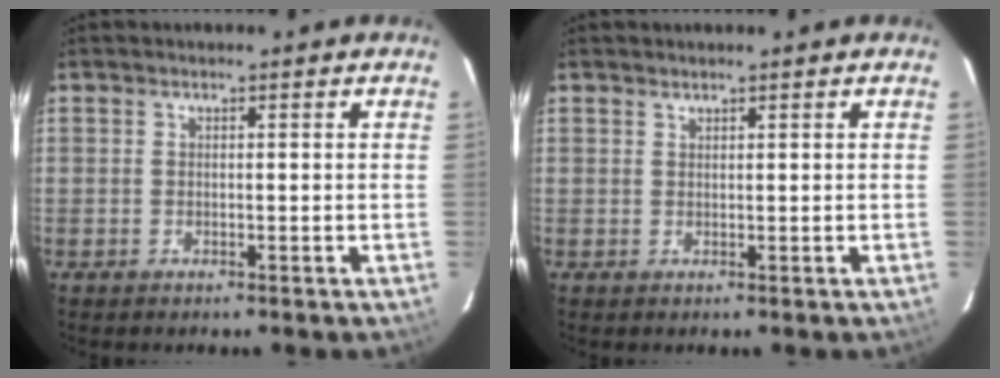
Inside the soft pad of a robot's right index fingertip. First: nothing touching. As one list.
[{"total": 0.5, "force": [0.5, 0.1, 0.0], "torque": [-0.001, 0.002, 0.010]}]